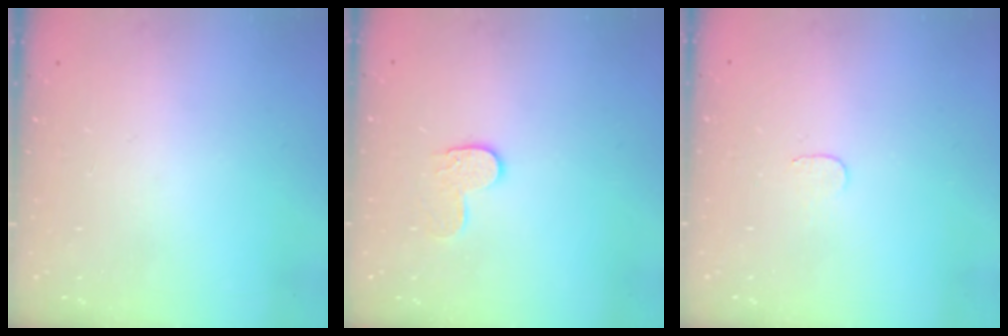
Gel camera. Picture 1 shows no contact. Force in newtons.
{"total": 7.3, "press": 7.3, "slide": 0.2}
{"total": 3.0, "press": 3.0, "slide": 0.3}